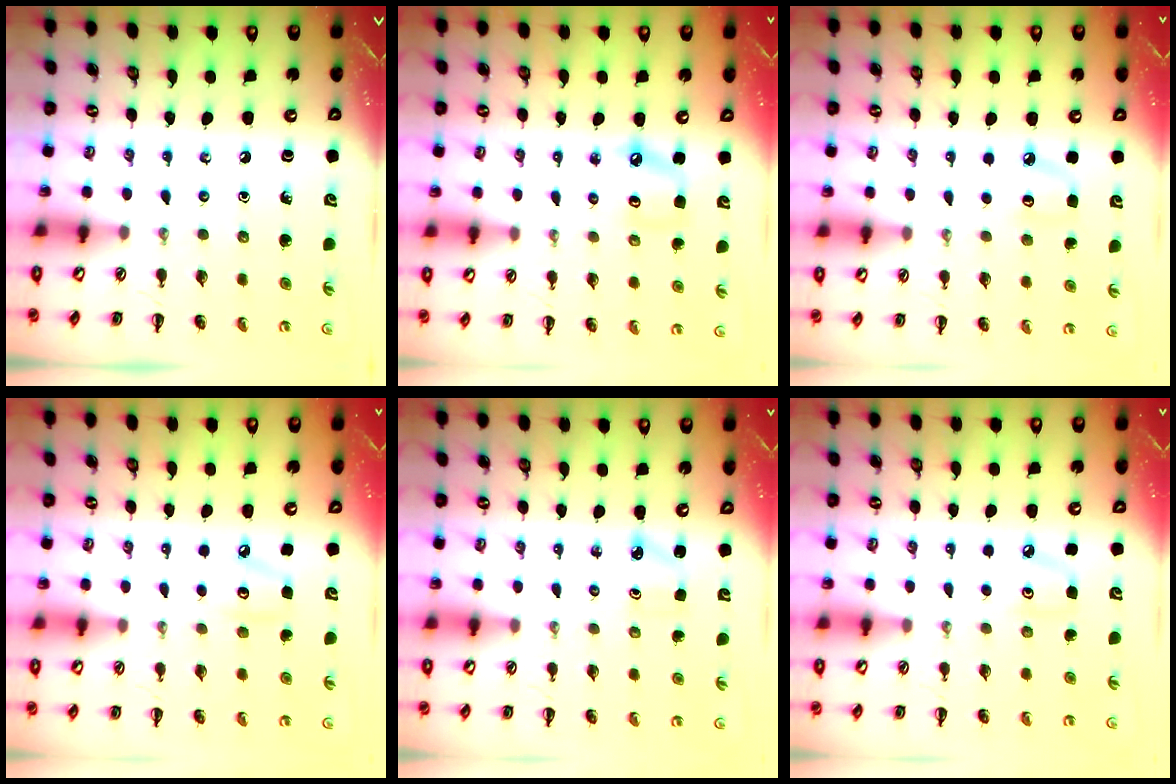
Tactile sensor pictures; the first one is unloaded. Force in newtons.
{"total": 5.0, "press": 4.9, "slide": 0.8}
{"total": 6.8, "press": 6.5, "slide": 2.0}
{"total": 4.2, "press": 4.1, "slide": 0.7}
{"total": 1.7, "press": 1.7, "slide": 0.2}
{"total": 7.1, "press": 7.0, "slide": 1.5}